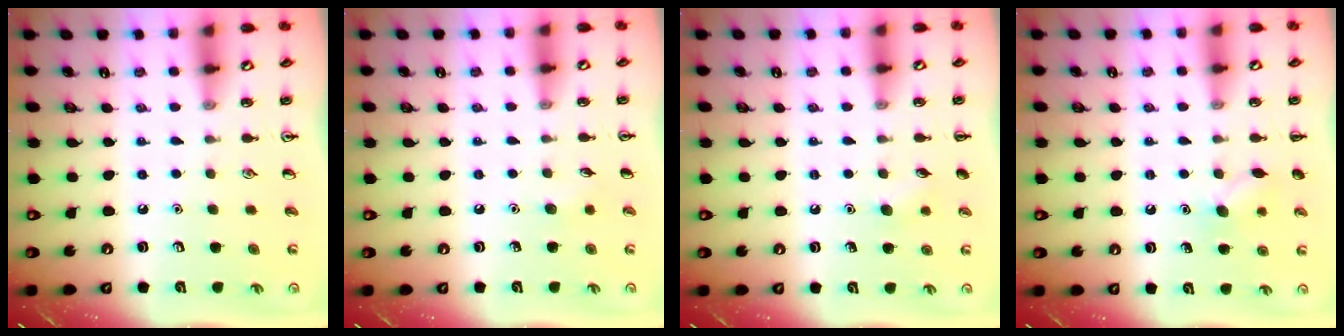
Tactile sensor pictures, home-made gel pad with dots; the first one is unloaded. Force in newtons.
{"total": 3.4, "press": 3.3, "slide": 1.0}
{"total": 6.3, "press": 6.0, "slide": 1.9}
{"total": 7.1, "press": 6.9, "slide": 1.4}